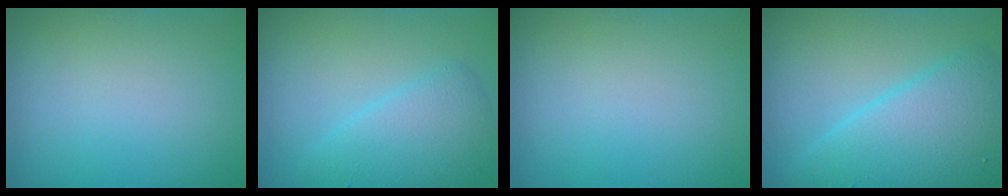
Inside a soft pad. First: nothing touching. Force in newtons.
{"total": 3.9, "press": 3.9, "slide": 0.1}
{"total": 0.0}
{"total": 7.2, "press": 7.2, "slide": 0.3}